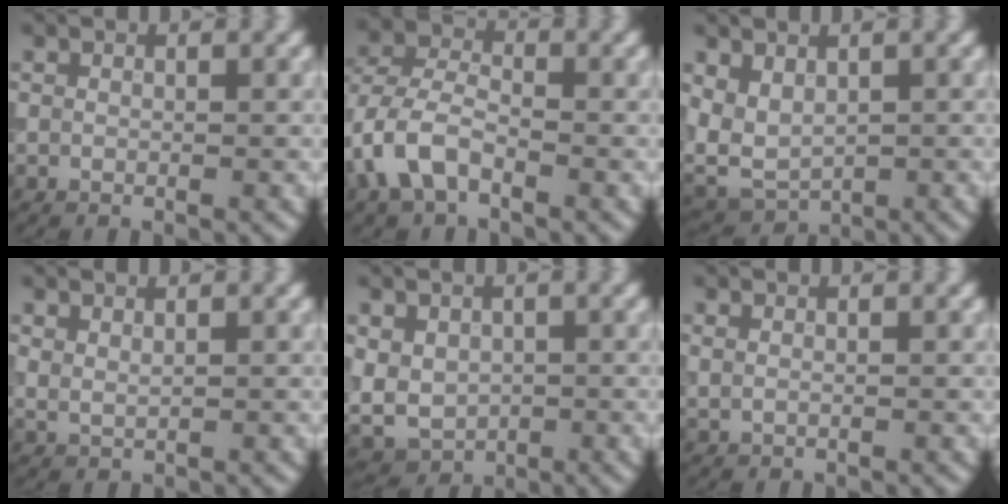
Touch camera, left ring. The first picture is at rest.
{"total": 5.0, "force": [-2.2, 3.1, 3.2], "torque": [-0.072, 0.003, -0.052]}
{"total": 4.0, "force": [0.7, 2.7, 2.9], "torque": [-0.065, -0.005, 0.016]}
{"total": 1.0, "force": [0.8, 0.3, 0.5], "torque": [-0.014, -0.004, 0.019]}
{"total": 6.3, "force": [-0.3, 5.2, 3.6], "torque": [-0.075, -0.005, -0.002]}
{"total": 0.5, "force": [0.3, 0.3, 0.3], "torque": [-0.009, -0.002, 0.007]}